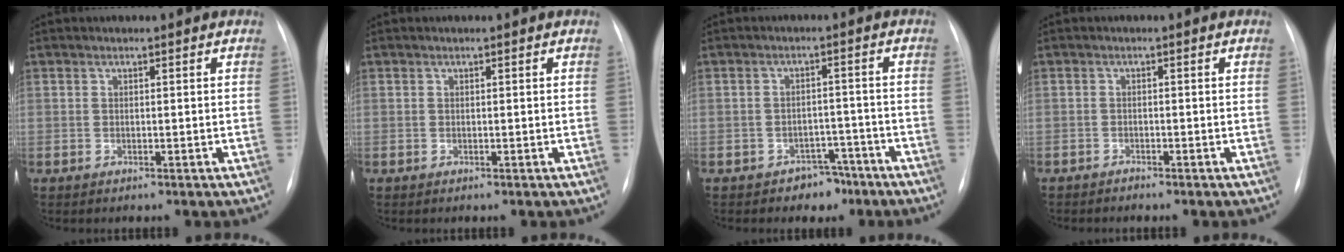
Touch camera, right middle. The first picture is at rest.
{"total": 0.0}
{"total": 4.1, "force": [-2.9, 2.8, 0.8], "torque": [0.000, 0.017, -0.035]}
{"total": 0.7, "force": [-0.7, 0.0, 0.1], "torque": [-0.004, -0.001, -0.014]}